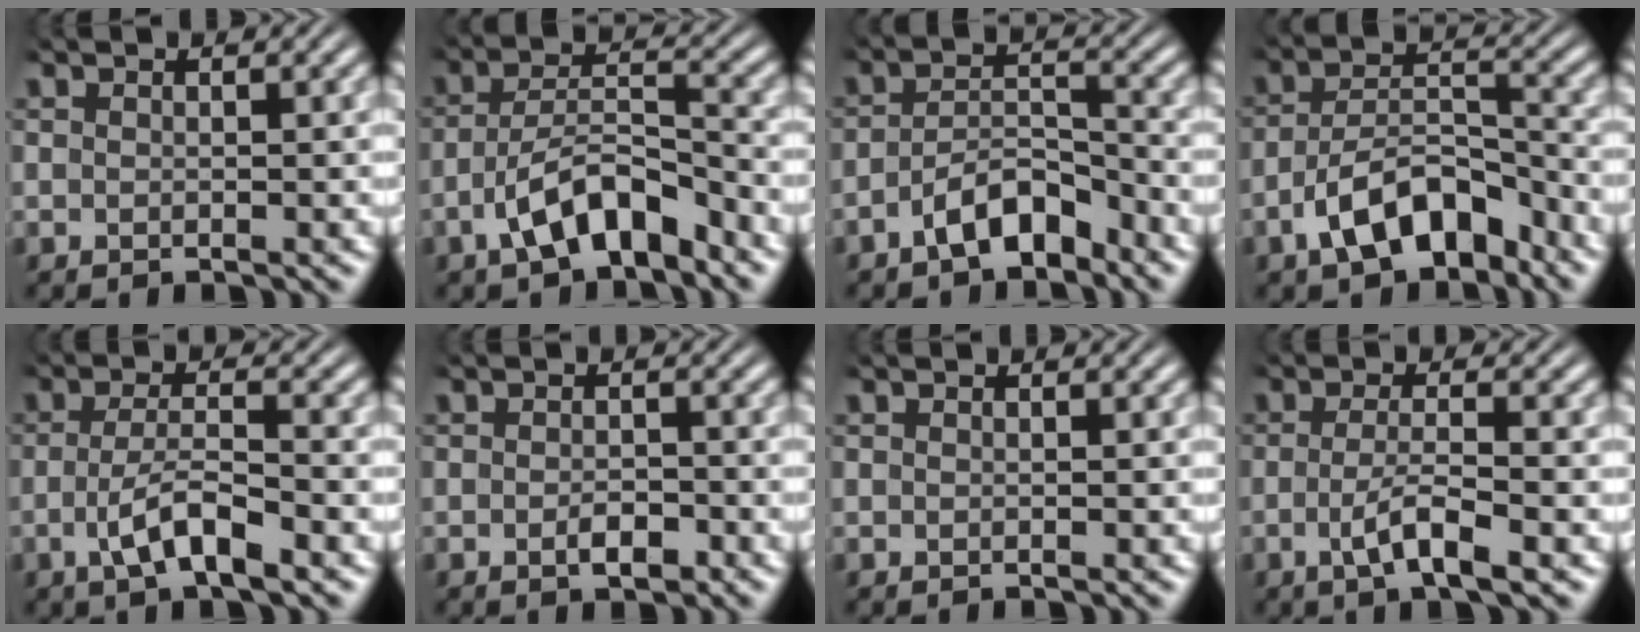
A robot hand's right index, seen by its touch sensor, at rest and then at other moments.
{"total": 5.5, "force": [-3.6, 2.0, 3.7], "torque": [-0.056, -0.006, -0.054]}
{"total": 4.4, "force": [-3.5, 1.5, 2.2], "torque": [-0.025, -0.002, -0.058]}
{"total": 6.3, "force": [-4.0, 2.9, 4.0], "torque": [-0.060, -0.003, -0.065]}
{"total": 4.0, "force": [-1.9, 1.1, 3.4], "torque": [-0.059, -0.010, -0.029]}
{"total": 1.8, "force": [-1.1, 0.7, 1.2], "torque": [-0.015, 0.001, -0.020]}
{"total": 0.0}
{"total": 3.5, "force": [-1.6, 0.4, 3.1], "torque": [-0.060, -0.015, -0.020]}